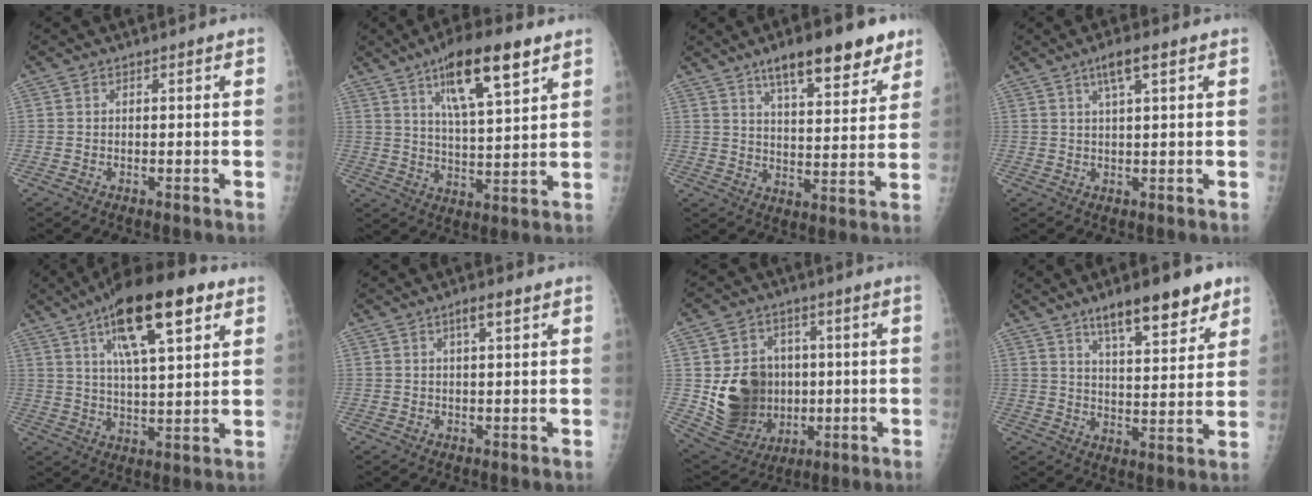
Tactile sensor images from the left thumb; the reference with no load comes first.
{"total": 14.8, "force": [8.1, 3.9, 11.7], "torque": [-0.181, -0.031, 0.137]}
{"total": 15.1, "force": [9.9, 4.9, 10.3], "torque": [-0.114, -0.040, 0.149]}
{"total": 4.8, "force": [2.4, 0.9, 4.0], "torque": [-0.073, -0.001, 0.043]}
{"total": 17.7, "force": [8.8, 5.5, 14.4], "torque": [-0.215, -0.016, 0.145]}
{"total": 3.0, "force": [1.6, 0.6, 2.5], "torque": [-0.042, -0.001, 0.027]}
{"total": 16.0, "force": [-0.4, 13.5, 8.6], "torque": [-0.109, -0.002, 0.019]}
{"total": 13.7, "force": [9.0, 4.2, 9.4], "torque": [-0.108, -0.043, 0.140]}